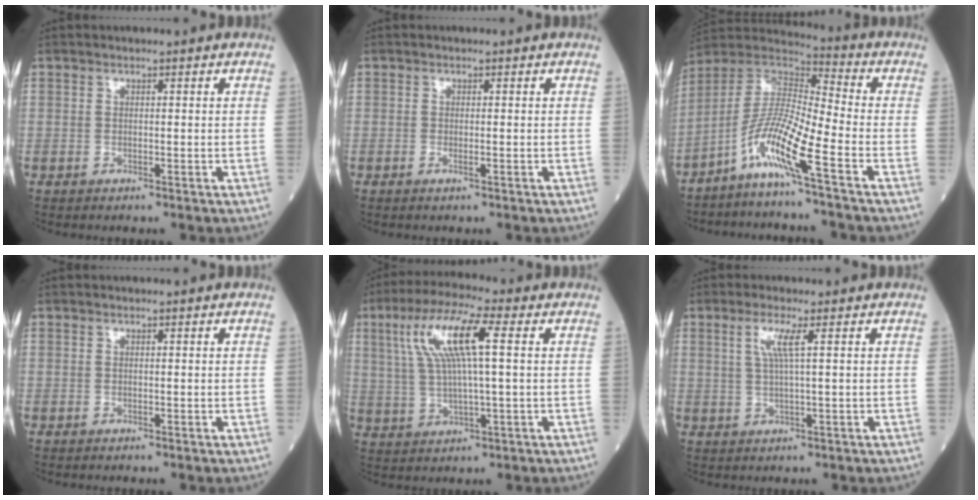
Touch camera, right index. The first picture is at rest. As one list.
[{"total": 0.8, "force": [-0.3, 0.1, 0.8], "torque": [-0.016, -0.002, -0.005]}, {"total": 10.3, "force": [-5.7, -0.6, 8.6], "torque": [-0.171, 0.001, -0.123]}, {"total": 0.0}, {"total": 11.1, "force": [3.2, 1.5, 10.5], "torque": [-0.217, 0.021, 0.059]}, {"total": 3.6, "force": [1.2, -0.3, 3.4], "torque": [-0.073, 0.002, 0.025]}]